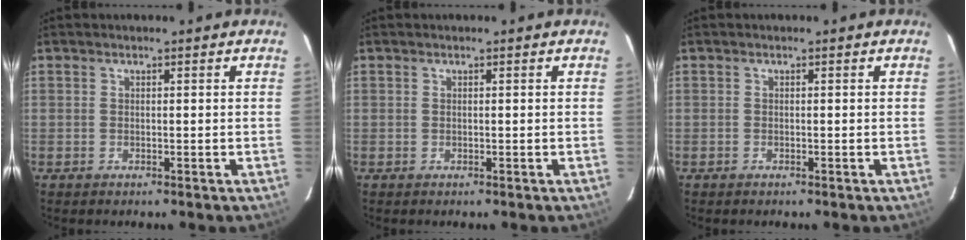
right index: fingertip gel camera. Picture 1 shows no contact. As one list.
[{"total": 0.0}, {"total": 0.0}]